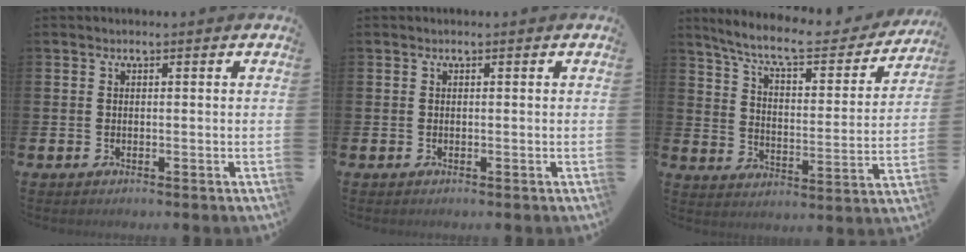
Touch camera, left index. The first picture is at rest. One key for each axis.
{"total": 0.0}
{"total": 9.1, "fx": 8.0, "fy": 1.8, "fz": 4.0, "tx": -0.099, "ty": -0.053, "tz": 0.132}